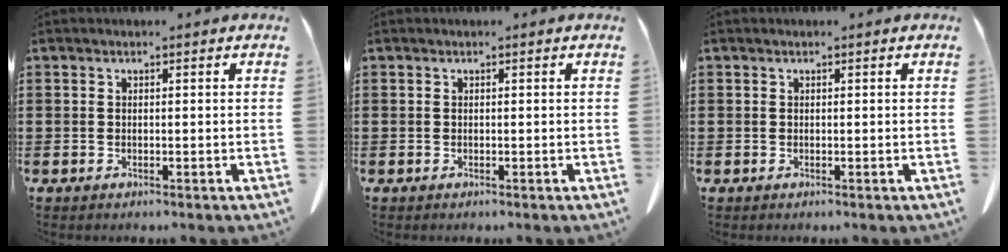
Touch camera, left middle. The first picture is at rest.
{"total": 0.0}
{"total": 0.0}